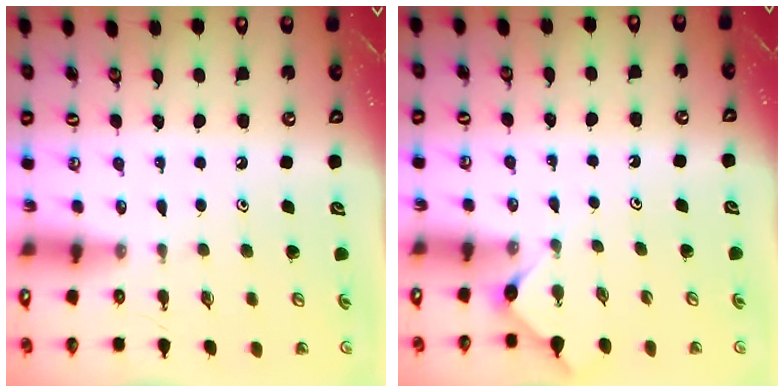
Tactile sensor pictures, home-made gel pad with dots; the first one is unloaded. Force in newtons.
{"total": 3.0, "press": 2.9, "slide": 0.4}